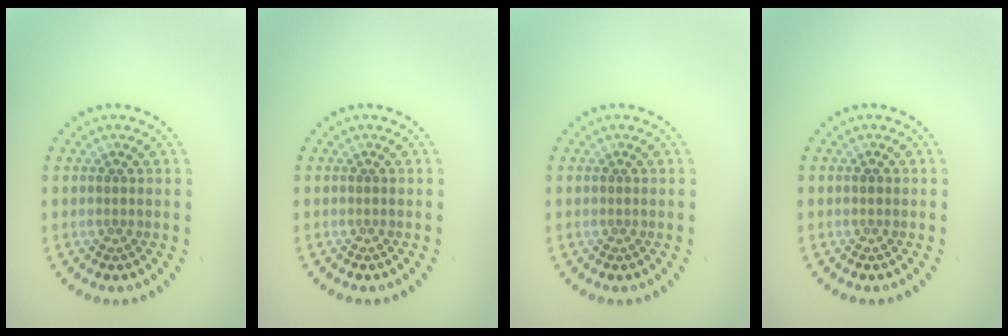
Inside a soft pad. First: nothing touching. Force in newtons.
{"total": 0.0}
{"total": 0.0}
{"total": 0.6, "press": 0.5, "slide": 0.2}